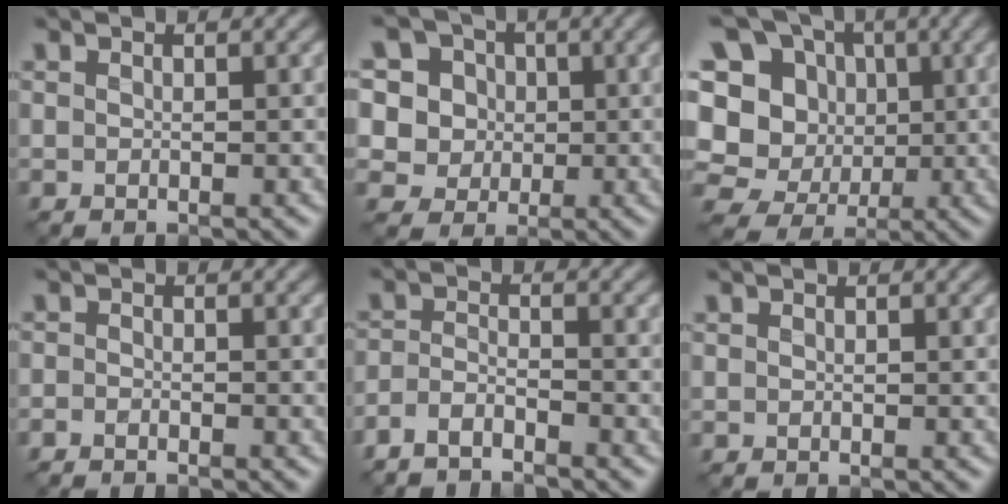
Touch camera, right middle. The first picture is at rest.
{"total": 9.6, "force": [3.8, 7.9, 3.8], "torque": [-0.102, 0.028, 0.050]}
{"total": 14.9, "force": [0.4, 13.8, 5.5], "torque": [-0.181, 0.025, -0.007]}
{"total": 1.2, "force": [-1.2, 0.1, 0.2], "torque": [-0.006, 0.000, -0.027]}
{"total": 2.7, "force": [-2.5, 0.4, 1.0], "torque": [-0.026, -0.001, -0.059]}
{"total": 0.0}